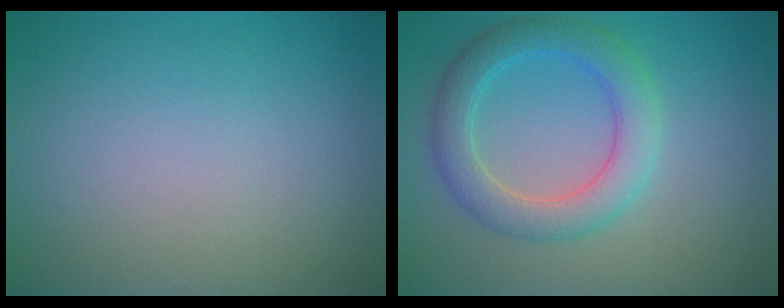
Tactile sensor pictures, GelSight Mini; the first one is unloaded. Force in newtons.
{"total": 4.4, "press": 4.4, "slide": 0.4}